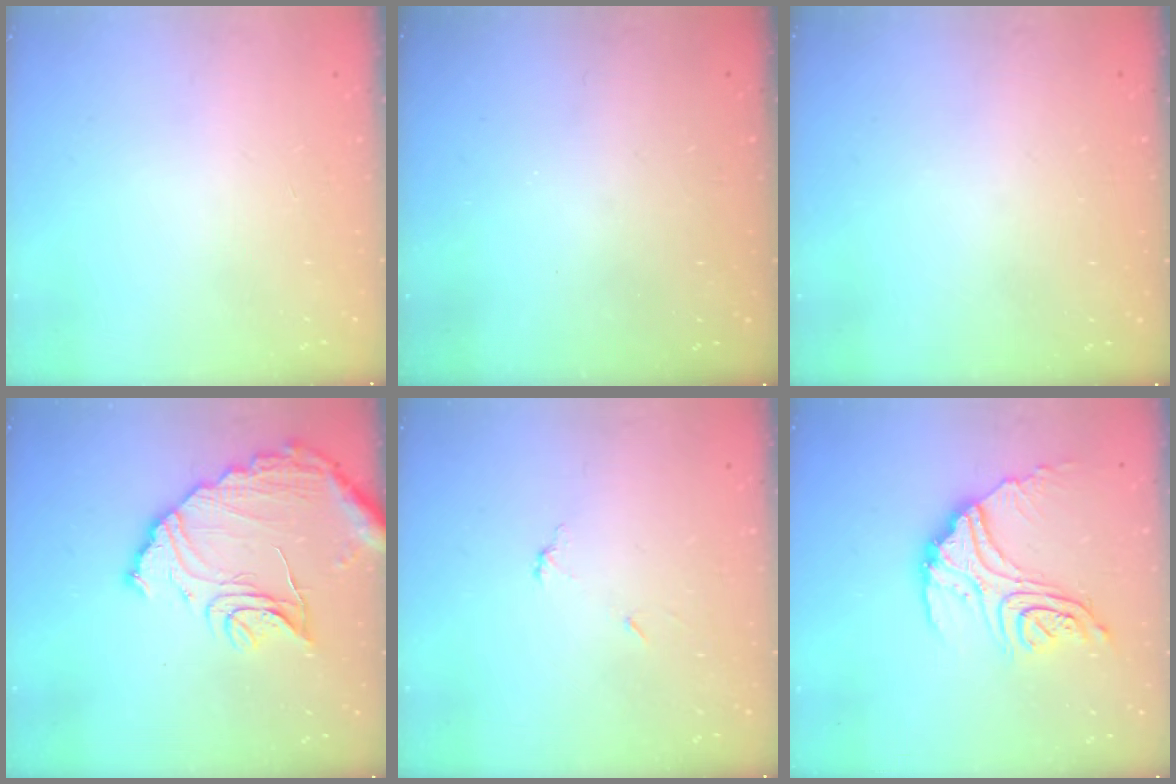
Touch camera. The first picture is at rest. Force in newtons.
{"total": 3.3, "press": 3.3, "slide": 0.1}
{"total": 3.5, "press": 3.5, "slide": 0.1}
{"total": 14.9, "press": 14.8, "slide": 1.2}
{"total": 4.7, "press": 4.6, "slide": 0.3}
{"total": 18.5, "press": 18.5, "slide": 1.6}